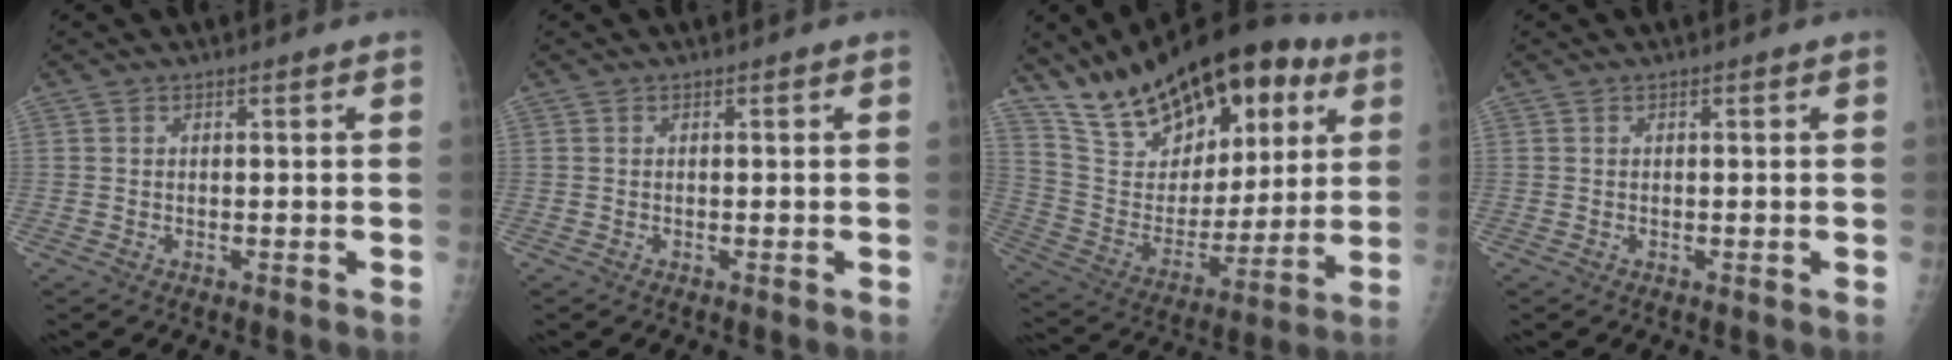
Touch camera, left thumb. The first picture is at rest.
{"total": 0.0}
{"total": 26.5, "force": [15.7, 13.2, 16.7], "torque": [-0.231, -0.035, 0.267]}
{"total": 0.0}